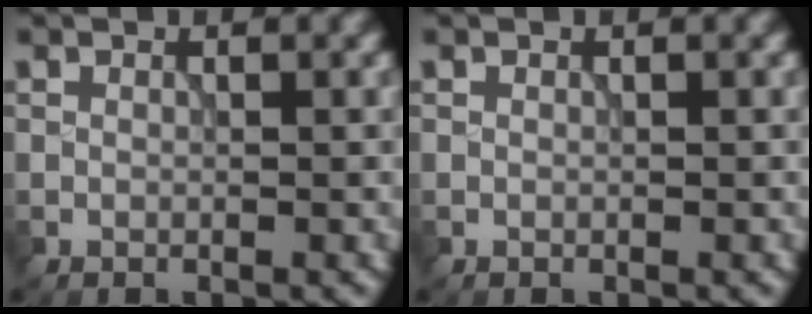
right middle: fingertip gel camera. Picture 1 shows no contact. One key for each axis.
{"total": 0.0}